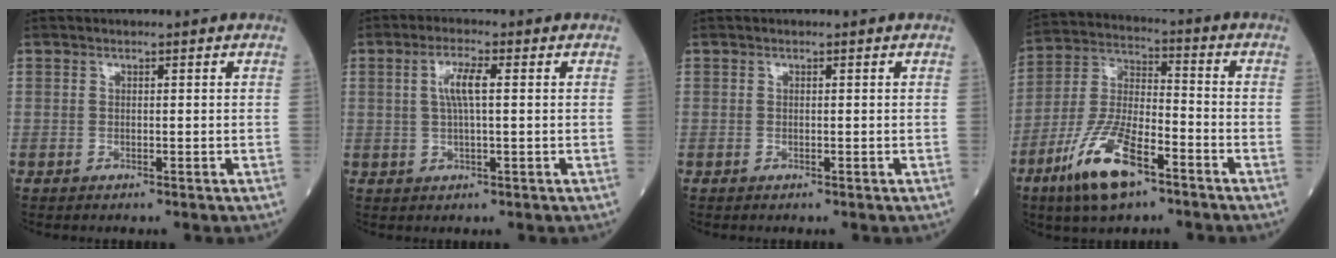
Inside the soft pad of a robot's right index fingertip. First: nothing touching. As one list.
[{"total": 4.3, "force": [0.9, 0.5, 4.2], "torque": [-0.087, 0.006, 0.017]}, {"total": 0.0}, {"total": 13.2, "force": [-7.6, 3.8, 10.1], "torque": [-0.213, -0.011, -0.141]}]